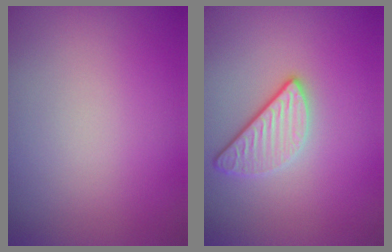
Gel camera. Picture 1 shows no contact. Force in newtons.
{"total": 2.9, "press": 2.3, "slide": 1.7}